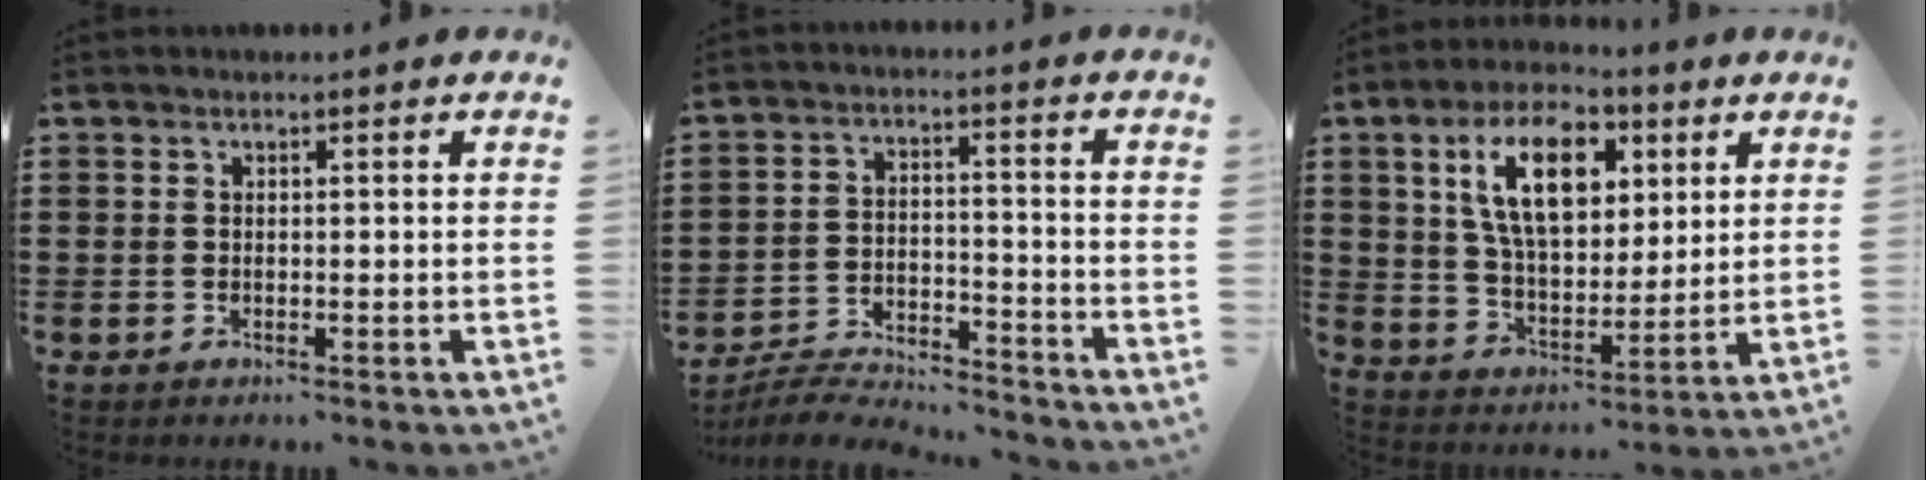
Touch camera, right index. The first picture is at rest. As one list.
[{"total": 5.9, "force": [-5.8, 0.6, 0.9], "torque": [-0.028, 0.007, -0.118]}, {"total": 12.7, "force": [4.9, 6.6, 9.6], "torque": [-0.193, 0.016, 0.086]}]